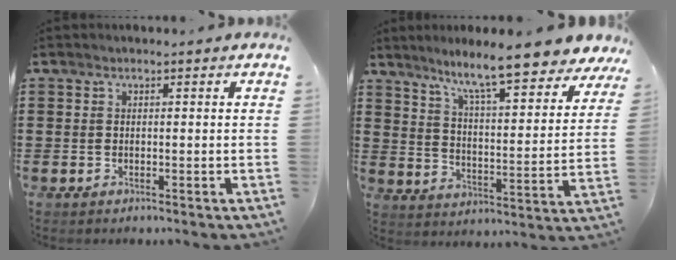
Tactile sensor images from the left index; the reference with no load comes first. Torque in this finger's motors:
{"motor_torque": [2.14, 0.00, 1.05, 0.21]}